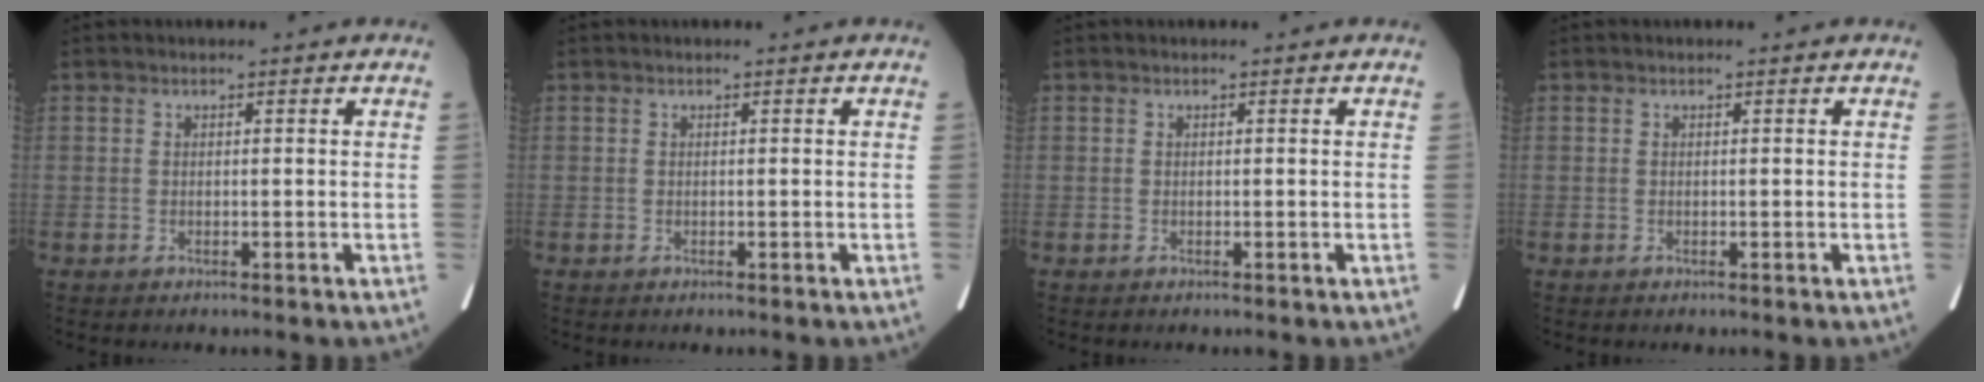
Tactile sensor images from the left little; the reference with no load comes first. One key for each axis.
{"total": 0.0}
{"total": 0.0}
{"total": 0.0}